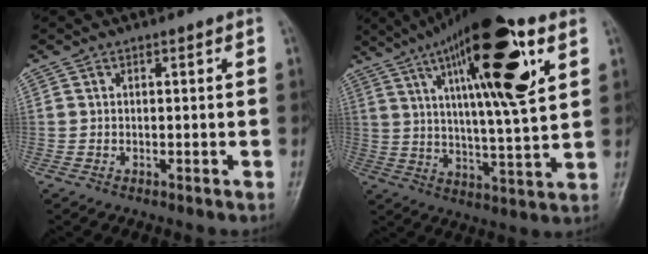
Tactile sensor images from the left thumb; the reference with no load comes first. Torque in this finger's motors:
{"motor_torque": [2.42, 1.95, 2.05, -0.72, 0.48]}